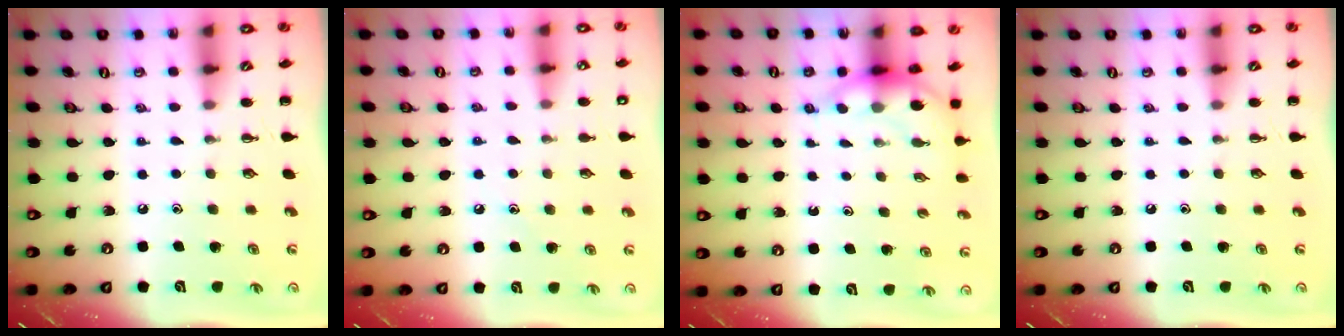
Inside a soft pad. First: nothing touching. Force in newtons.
{"total": 7.1, "press": 6.8, "slide": 2.0}
{"total": 4.3, "press": 4.3, "slide": 0.3}
{"total": 0.0}